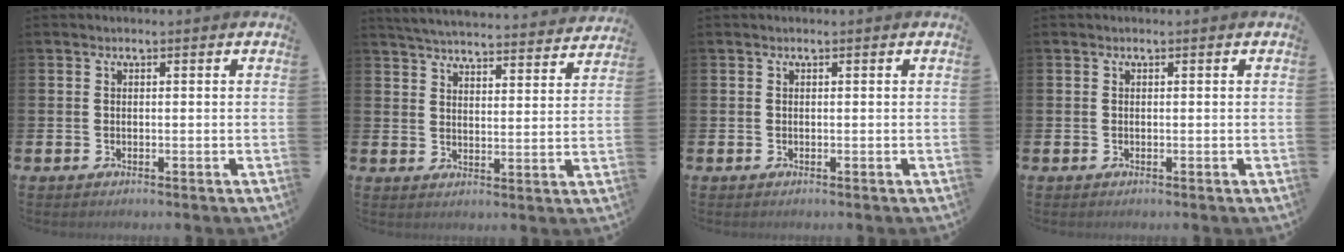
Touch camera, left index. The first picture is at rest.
{"total": 5.2, "force": [5.1, 0.3, 0.5], "torque": [-0.025, -0.043, 0.088]}
{"total": 0.0}
{"total": 0.0}